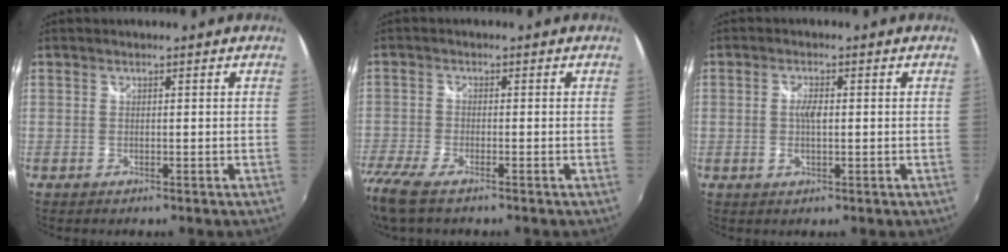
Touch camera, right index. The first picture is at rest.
{"total": 5.6, "force": [-4.3, 0.9, 3.5], "torque": [-0.087, -0.030, -0.086]}
{"total": 2.9, "force": [0.0, 1.1, 2.6], "torque": [-0.047, -0.001, -0.002]}